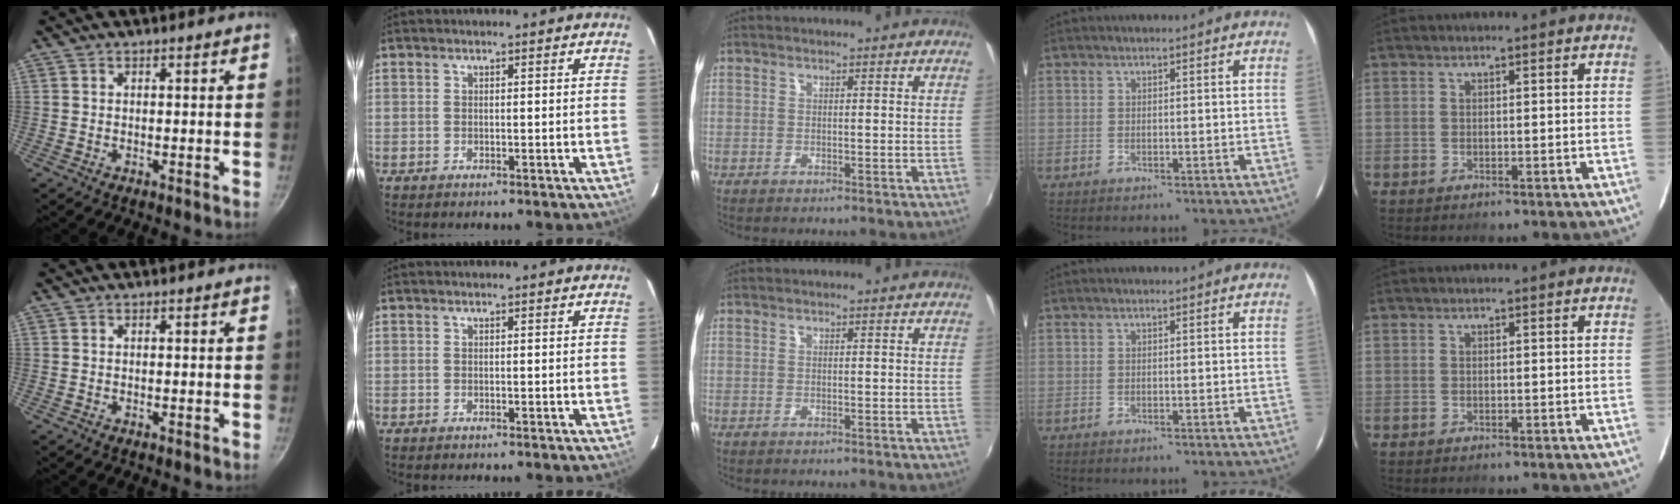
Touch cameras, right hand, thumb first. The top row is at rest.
{}